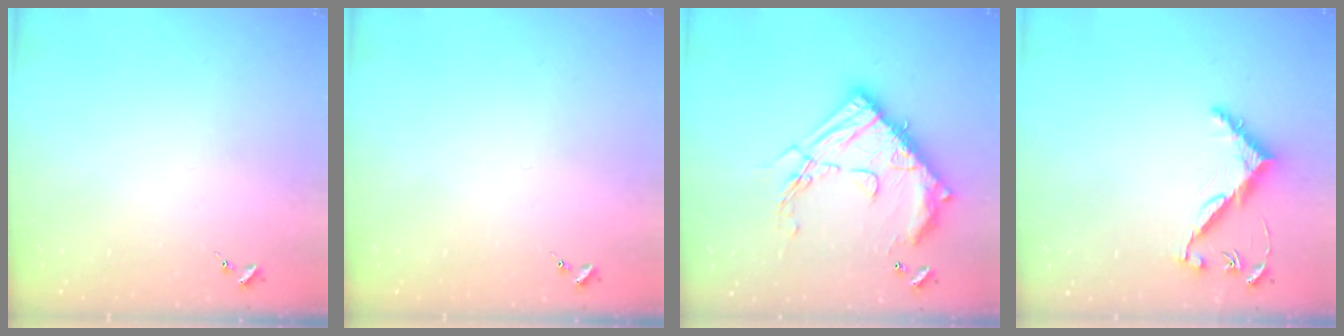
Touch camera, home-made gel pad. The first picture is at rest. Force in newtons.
{"total": 0.0}
{"total": 23.7, "press": 23.6, "slide": 2.2}
{"total": 7.5, "press": 7.5, "slide": 0.5}